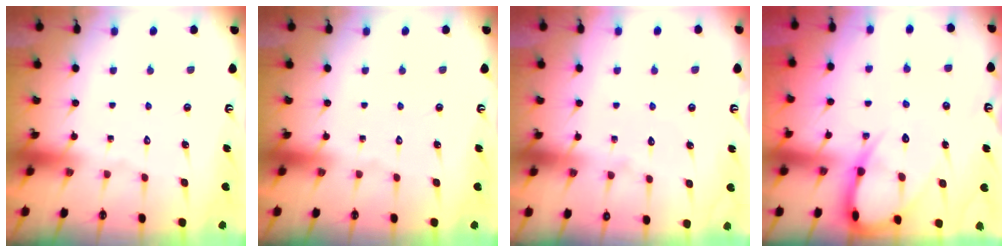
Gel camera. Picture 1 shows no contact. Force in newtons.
{"total": 0.0}
{"total": 5.7, "press": 5.7, "slide": 0.7}
{"total": 11.0, "press": 10.9, "slide": 1.2}